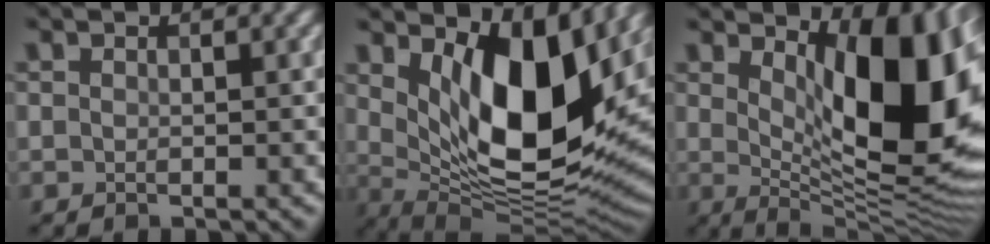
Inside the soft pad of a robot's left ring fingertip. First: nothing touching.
{"total": 11.8, "force": [3.4, 5.2, 10.0], "torque": [-0.159, -0.021, 0.066]}
{"total": 12.9, "force": [3.0, 5.4, 11.3], "torque": [-0.135, -0.011, 0.048]}